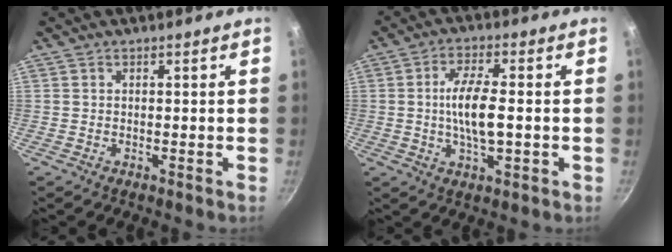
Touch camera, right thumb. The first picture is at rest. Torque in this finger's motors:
{"motor_torque": [2.61, 2.39, 2.09, -0.69, 0.90]}